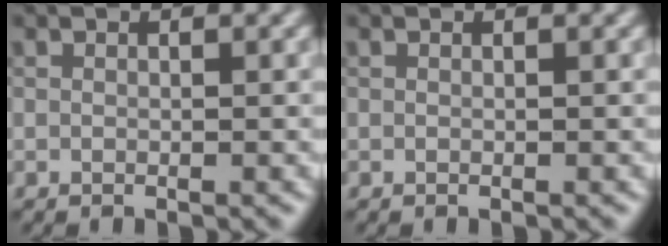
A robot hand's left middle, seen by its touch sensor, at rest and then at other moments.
{"total": 0.0}